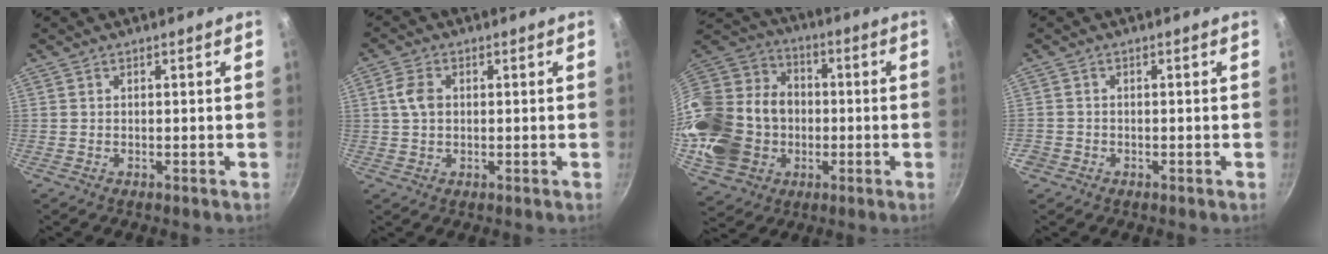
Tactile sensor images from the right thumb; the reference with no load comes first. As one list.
[{"total": 4.5, "force": [0.7, 3.1, 3.1], "torque": [-0.057, 0.006, 0.008]}, {"total": 25.5, "force": [-3.2, 20.8, 14.5], "torque": [-0.281, 0.047, -0.036]}, {"total": 1.7, "force": [-0.9, 1.4, 0.4], "torque": [-0.009, 0.004, -0.014]}]